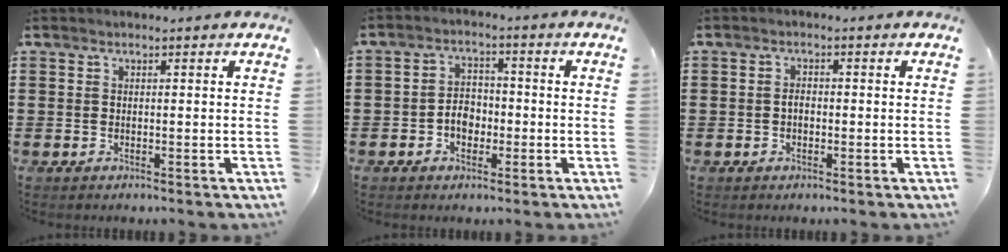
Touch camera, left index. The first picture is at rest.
{"total": 3.9, "force": [-1.3, 2.8, 2.3], "torque": [-0.048, 0.007, -0.027]}
{"total": 1.7, "force": [-0.3, 1.0, 1.4], "torque": [-0.027, 0.003, -0.005]}